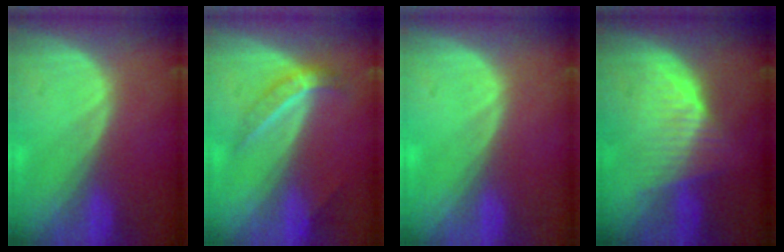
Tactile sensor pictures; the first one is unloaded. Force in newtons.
{"total": 4.7, "press": 4.2, "slide": 2.2}
{"total": 0.5, "press": 0.1, "slide": 0.5}
{"total": 6.7, "press": 6.3, "slide": 2.2}